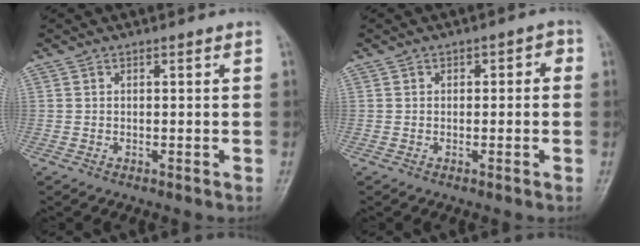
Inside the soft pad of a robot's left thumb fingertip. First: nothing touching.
{"total": 2.6, "force": [-0.2, 1.9, 1.8], "torque": [-0.001, 0.013, -0.012]}